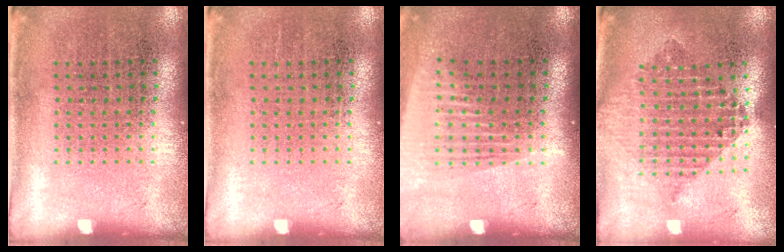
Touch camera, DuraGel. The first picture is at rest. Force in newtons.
{"total": 0.0}
{"total": 1.4, "press": 1.2, "slide": 0.7}
{"total": 2.2, "press": 1.7, "slide": 1.3}